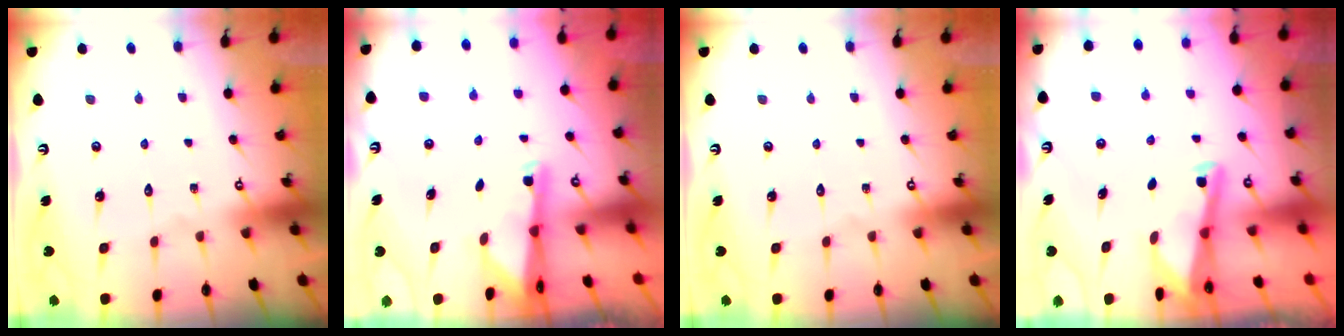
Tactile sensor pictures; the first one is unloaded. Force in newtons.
{"total": 1.9, "press": 1.9, "slide": 0.3}
{"total": 0.0}
{"total": 3.0, "press": 3.0, "slide": 0.4}